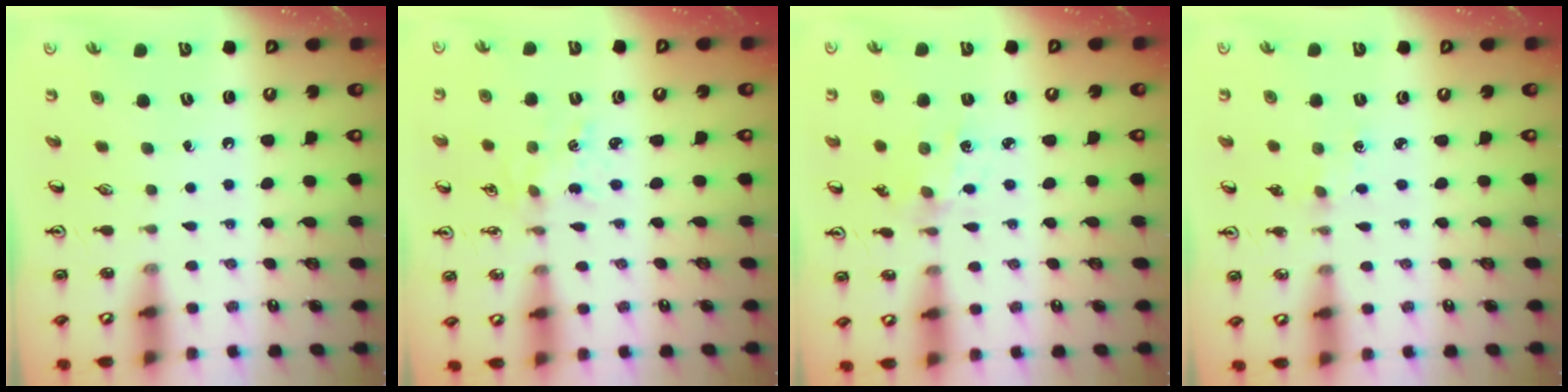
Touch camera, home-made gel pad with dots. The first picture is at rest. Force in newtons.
{"total": 0.5, "press": 0.5, "slide": 0.1}
{"total": 1.7, "press": 1.6, "slide": 0.3}
{"total": 0.8, "press": 0.8, "slide": 0.2}